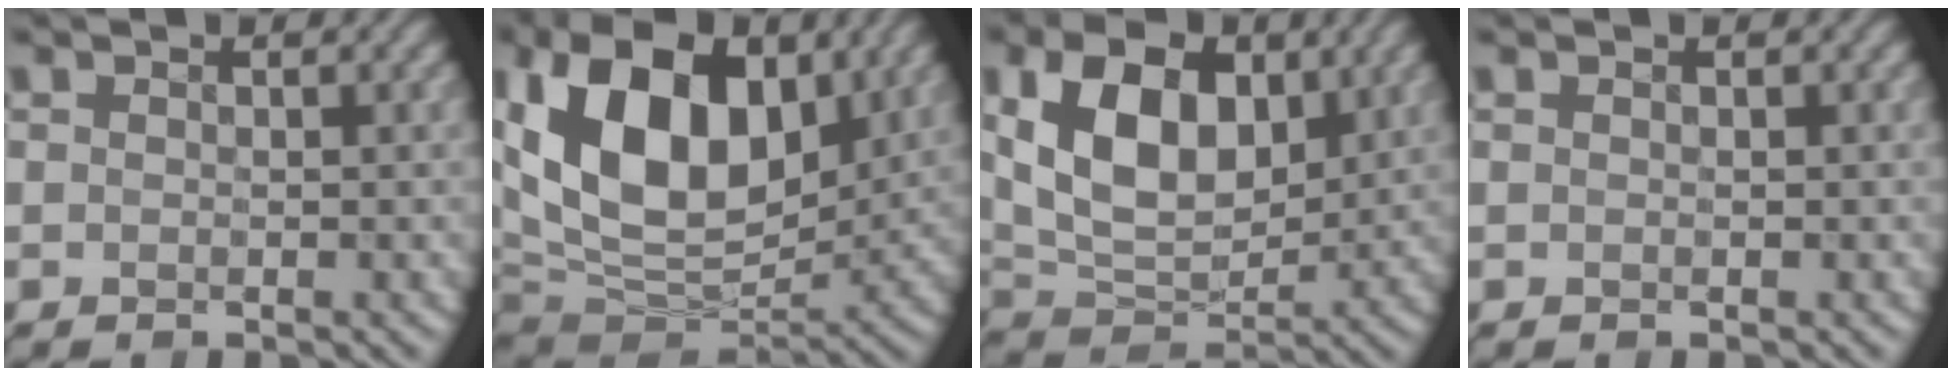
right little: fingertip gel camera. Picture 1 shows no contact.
{"total": 15.0, "force": [3.6, 9.6, 10.9], "torque": [-0.212, 0.013, 0.072]}
{"total": 9.7, "force": [2.2, 6.0, 7.3], "torque": [-0.150, 0.001, 0.040]}
{"total": 0.0}